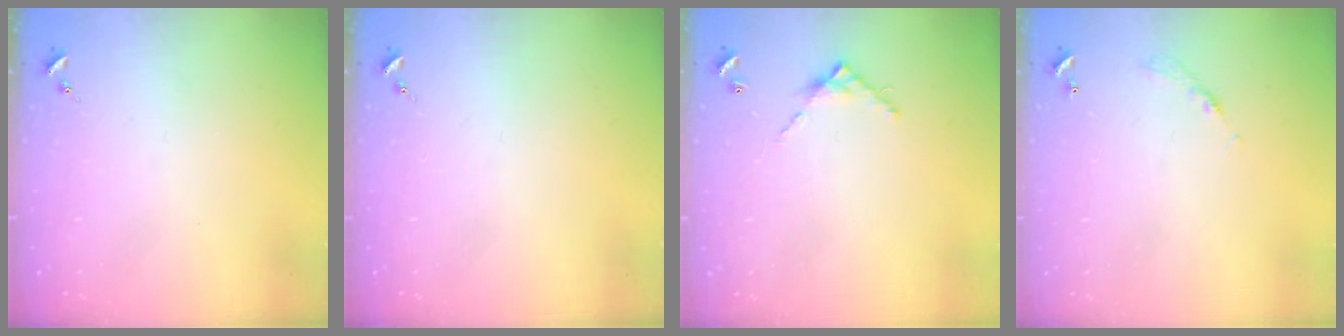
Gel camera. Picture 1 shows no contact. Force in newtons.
{"total": 0.0}
{"total": 7.0, "press": 7.0, "slide": 0.2}
{"total": 4.4, "press": 4.3, "slide": 0.2}